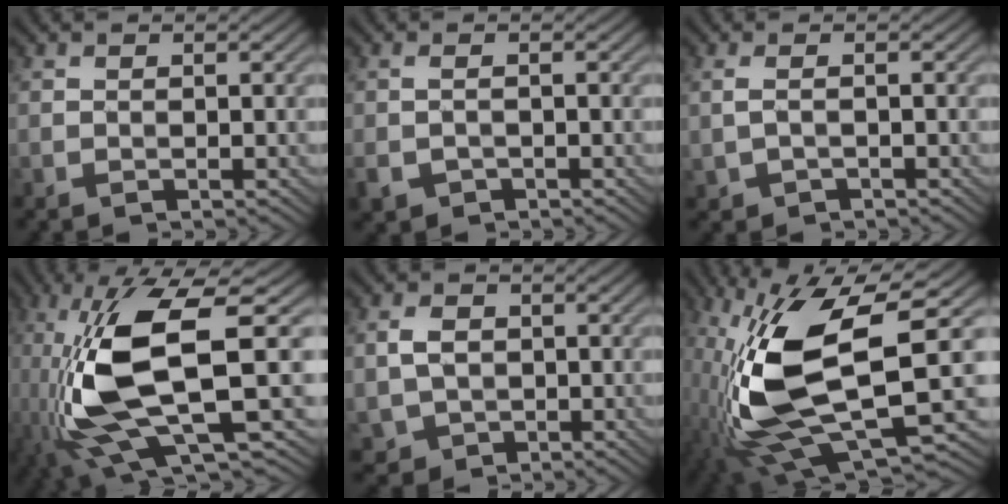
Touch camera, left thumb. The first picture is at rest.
{"total": 2.3, "force": [-1.0, 1.5, 1.4], "torque": [-0.041, -0.006, -0.021]}
{"total": 1.6, "force": [-0.3, 0.9, 1.4], "torque": [-0.041, 0.000, -0.002]}
{"total": 13.0, "force": [-2.3, 3.6, 12.3], "torque": [-0.258, -0.008, -0.042]}
{"total": 3.8, "force": [-0.3, 3.2, 2.1], "torque": [-0.050, 0.000, -0.006]}
{"total": 16.0, "force": [-1.4, 6.1, 14.7], "torque": [-0.320, -0.012, -0.019]}